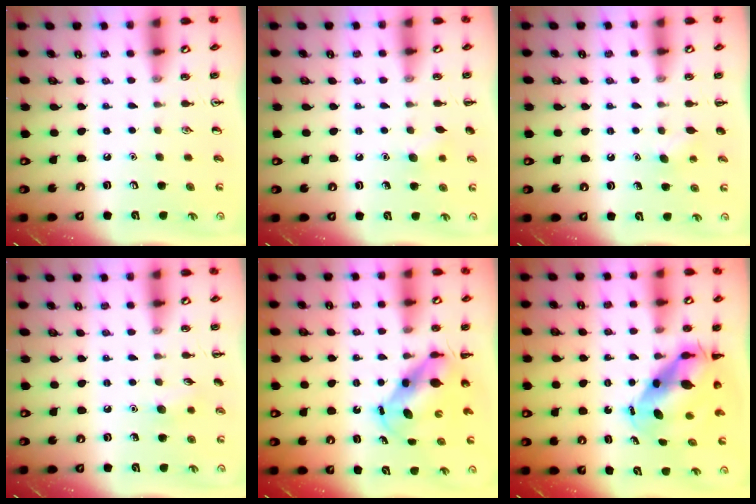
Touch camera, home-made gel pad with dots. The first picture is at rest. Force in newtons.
{"total": 5.8, "press": 5.6, "slide": 1.8}
{"total": 3.9, "press": 3.7, "slide": 1.1}
{"total": 6.2, "press": 6.0, "slide": 1.6}
{"total": 6.5, "press": 6.3, "slide": 1.4}
{"total": 8.8, "press": 8.5, "slide": 2.2}